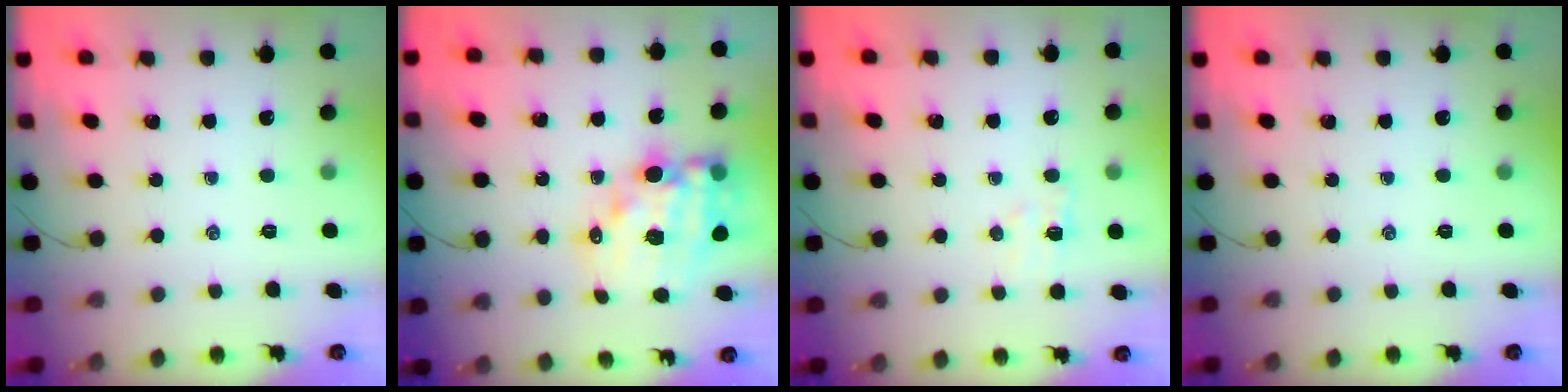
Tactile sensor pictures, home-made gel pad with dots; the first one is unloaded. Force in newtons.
{"total": 16.0, "press": 15.4, "slide": 4.1}
{"total": 5.2, "press": 5.0, "slide": 1.3}
{"total": 0.0}